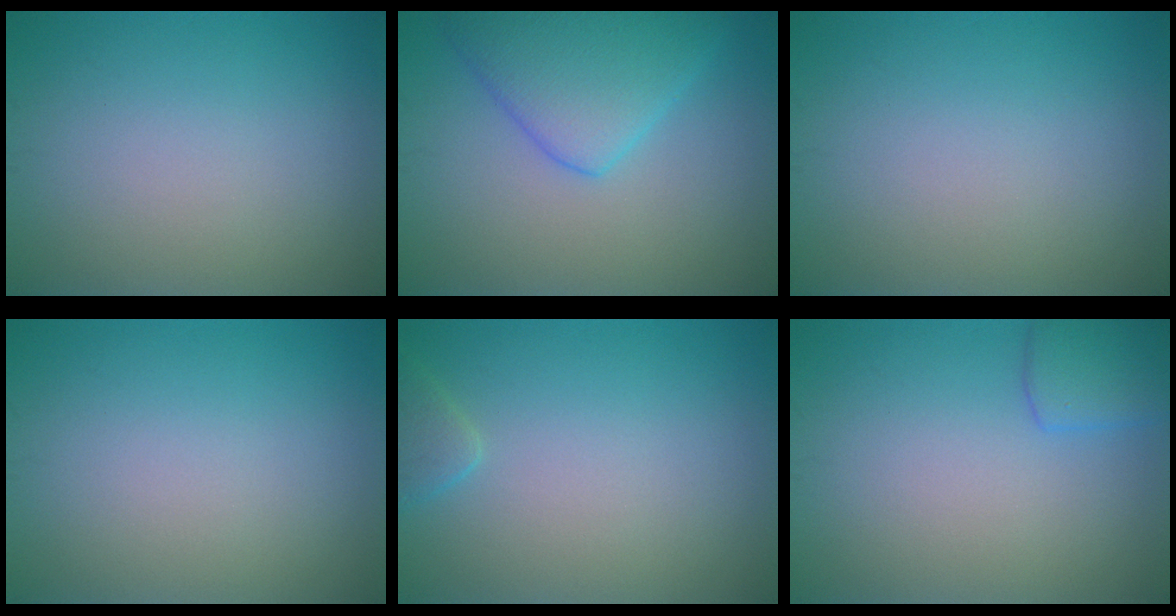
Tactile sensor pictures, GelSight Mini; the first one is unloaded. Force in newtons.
{"total": 5.7, "press": 5.7, "slide": 0.3}
{"total": 0.0}
{"total": 0.0}
{"total": 1.5, "press": 1.5, "slide": 0.2}
{"total": 2.6, "press": 2.6, "slide": 0.1}